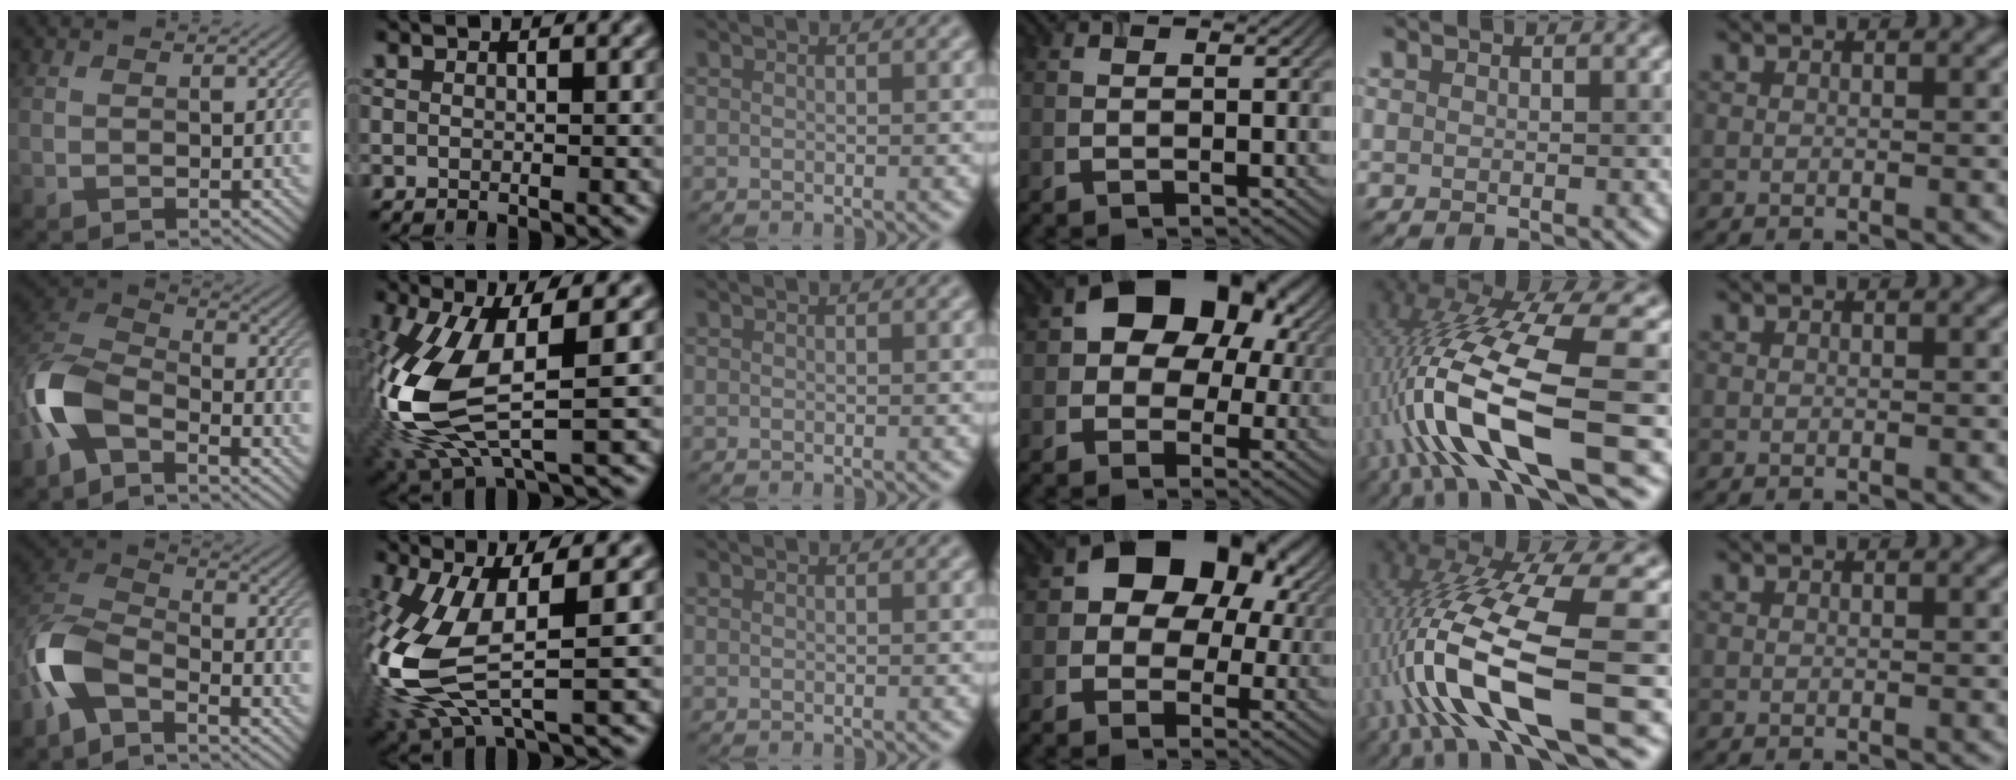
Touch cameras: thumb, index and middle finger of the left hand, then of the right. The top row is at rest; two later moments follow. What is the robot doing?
{"motion": "extract", "object": "airpods case & airpods"}